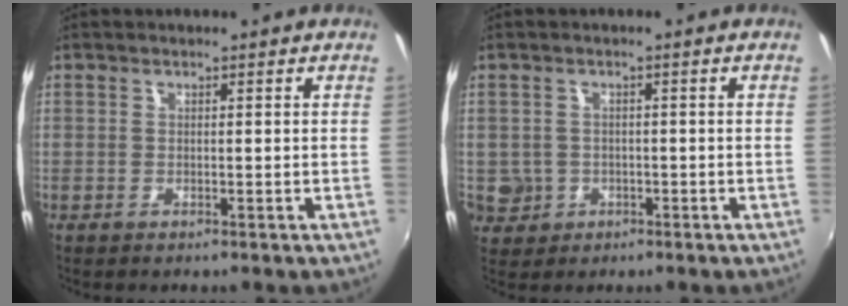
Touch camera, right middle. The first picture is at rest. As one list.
[{"total": 5.2, "force": [-1.0, 4.9, 1.3], "torque": [-0.038, 0.000, -0.006]}]